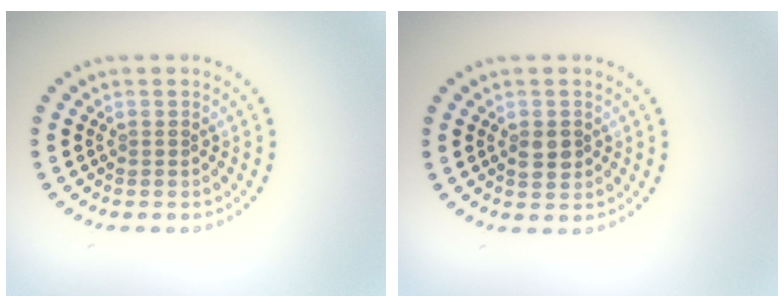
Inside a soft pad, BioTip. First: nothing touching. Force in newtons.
{"total": 1.8, "press": 1.8, "slide": 0.2}